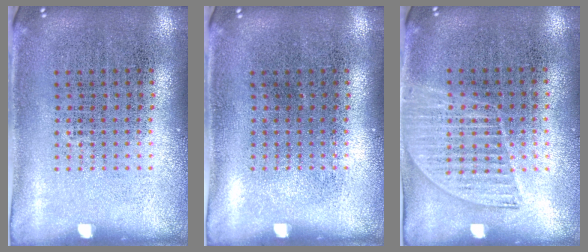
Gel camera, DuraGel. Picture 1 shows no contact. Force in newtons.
{"total": 0.0}
{"total": 1.4, "press": 1.2, "slide": 0.6}